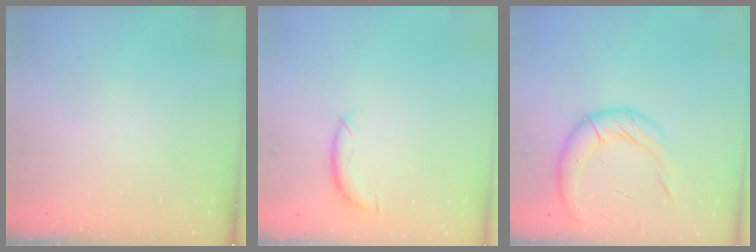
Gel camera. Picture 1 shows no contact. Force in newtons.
{"total": 7.8, "press": 7.8, "slide": 0.5}
{"total": 14.7, "press": 14.5, "slide": 2.0}